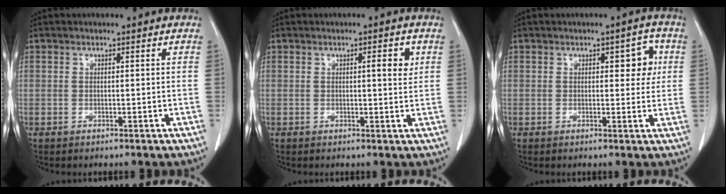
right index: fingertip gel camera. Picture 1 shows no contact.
{"total": 2.6, "force": [0.8, 0.5, 2.4], "torque": [-0.034, 0.000, 0.010]}
{"total": 4.1, "force": [1.1, 2.0, 3.4], "torque": [-0.035, 0.009, 0.013]}